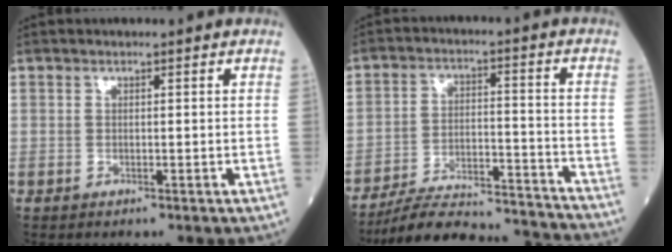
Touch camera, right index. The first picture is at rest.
{"total": 17.5, "force": [-16.8, 2.1, 4.0], "torque": [-0.073, 0.016, -0.248]}